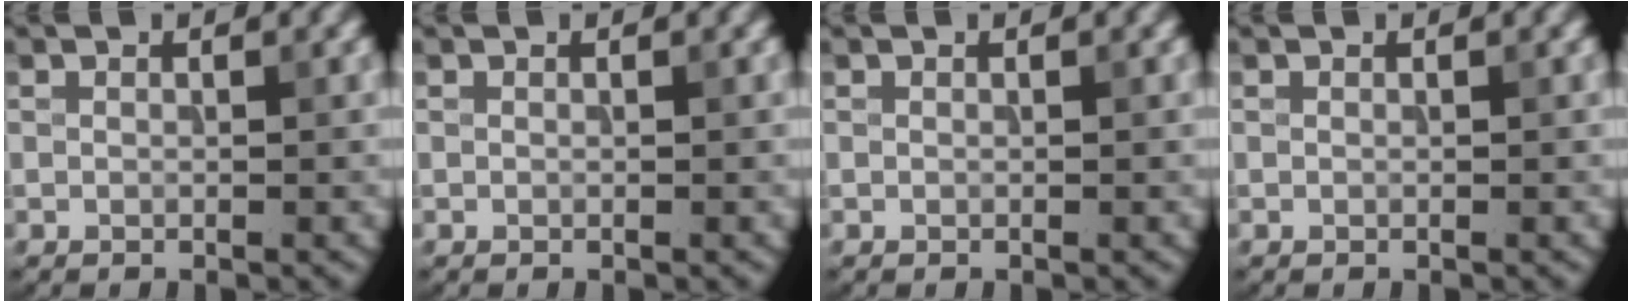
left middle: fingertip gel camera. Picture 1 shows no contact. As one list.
[{"total": 0.0}, {"total": 0.0}, {"total": 0.0}]